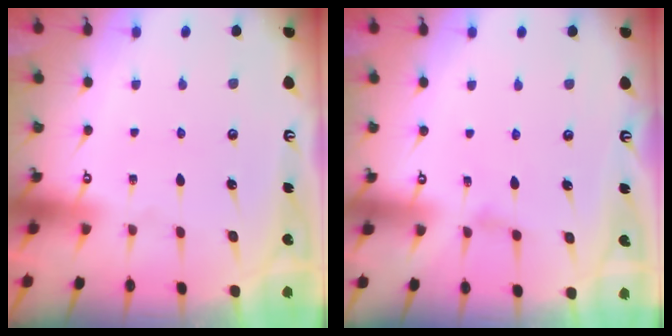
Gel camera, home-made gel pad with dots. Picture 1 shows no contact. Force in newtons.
{"total": 1.6, "press": 1.6, "slide": 0.4}